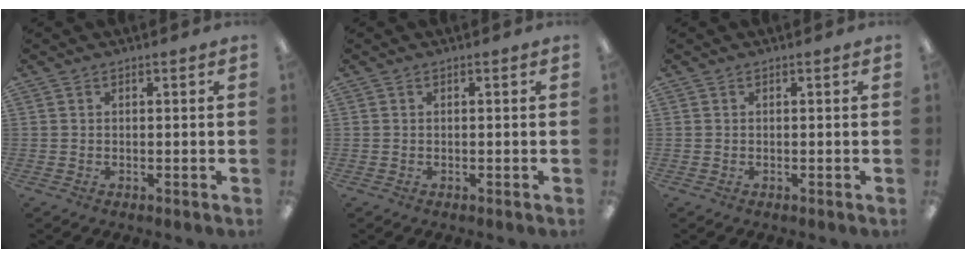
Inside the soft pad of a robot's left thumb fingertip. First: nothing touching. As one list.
[{"total": 0.0}, {"total": 0.0}]